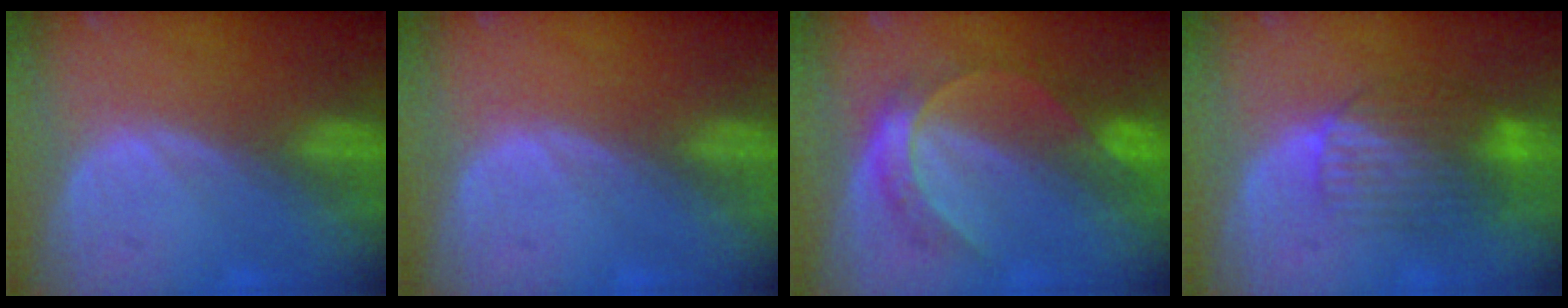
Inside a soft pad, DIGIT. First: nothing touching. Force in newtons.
{"total": 0.0}
{"total": 5.6, "press": 5.6, "slide": 0.2}
{"total": 8.3, "press": 7.2, "slide": 4.1}